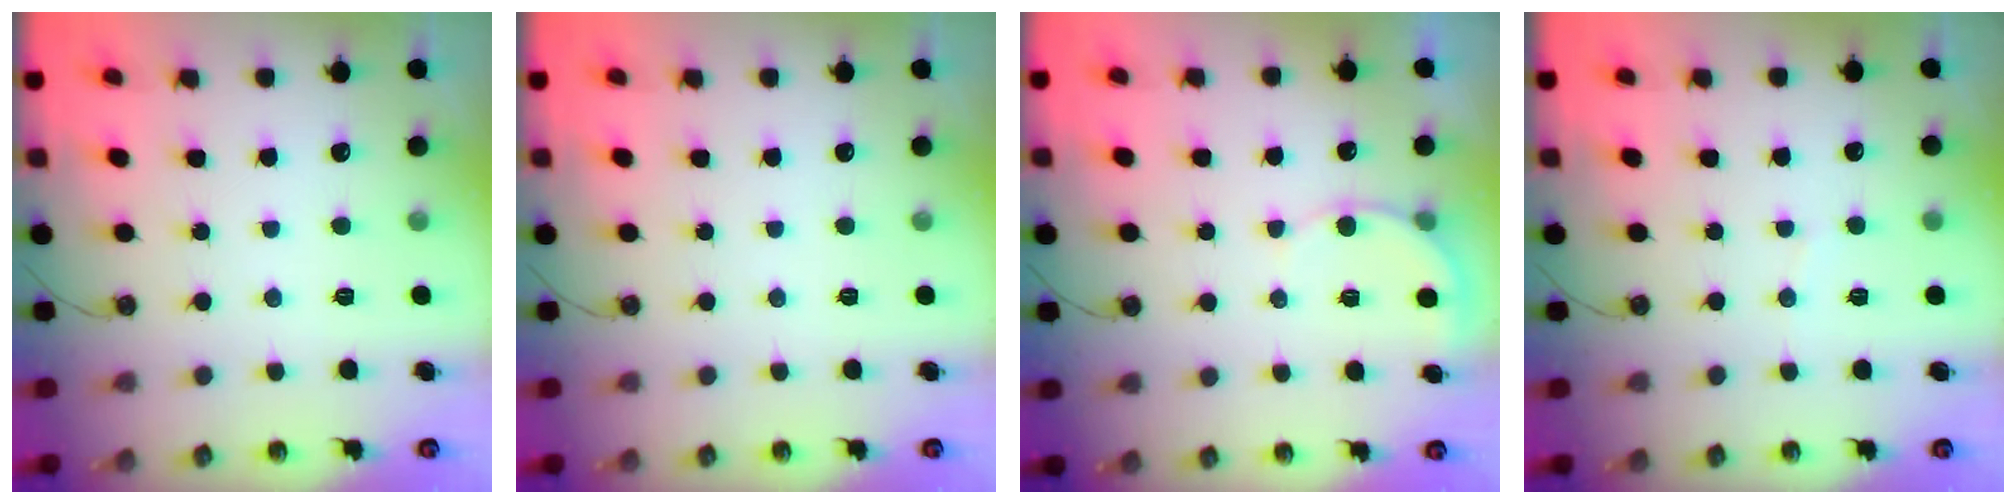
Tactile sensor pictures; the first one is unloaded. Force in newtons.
{"total": 0.0}
{"total": 5.9, "press": 5.9, "slide": 0.3}
{"total": 2.9, "press": 2.9, "slide": 0.3}